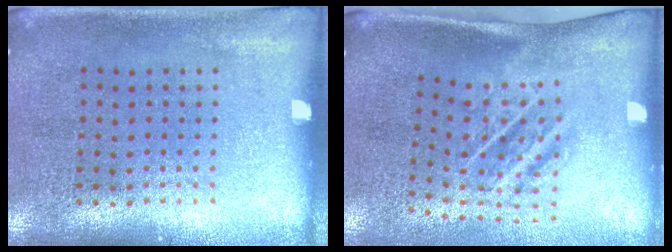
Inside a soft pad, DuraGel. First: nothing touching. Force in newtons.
{"total": 1.8, "press": 1.1, "slide": 1.4}